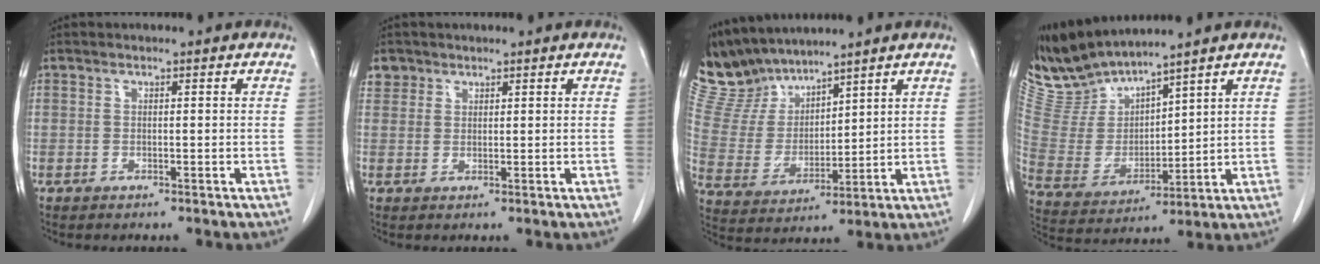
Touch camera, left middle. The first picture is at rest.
{"total": 2.2, "force": [1.6, 1.5, -0.2], "torque": [0.013, 0.007, 0.026]}
{"total": 10.6, "force": [10.3, 2.3, 1.4], "torque": [-0.051, 0.007, 0.228]}
{"total": 9.3, "force": [9.2, 0.4, 1.2], "torque": [-0.055, 0.000, 0.209]}